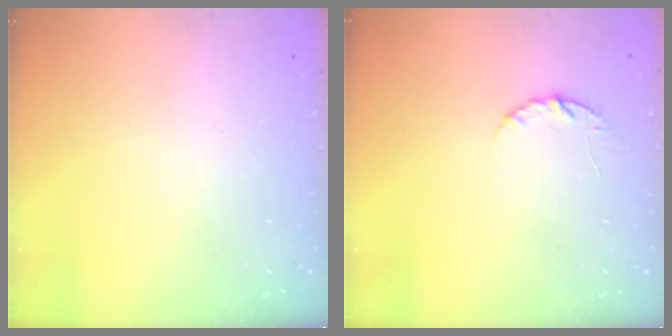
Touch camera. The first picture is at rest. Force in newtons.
{"total": 4.4, "press": 4.4, "slide": 0.6}